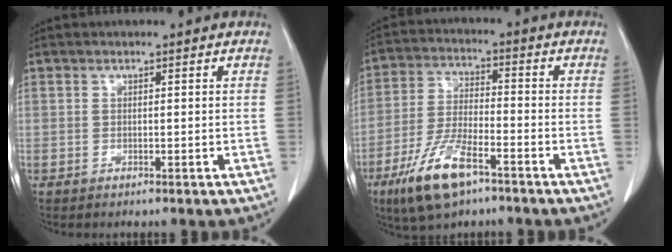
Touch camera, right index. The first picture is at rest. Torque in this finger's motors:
{"motor_torque": [1.25, -0.89, 0.23, 0.18]}